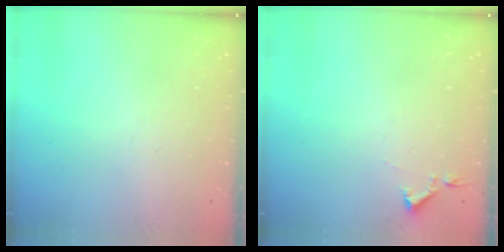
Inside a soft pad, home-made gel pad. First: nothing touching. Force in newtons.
{"total": 2.9, "press": 2.9, "slide": 0.5}